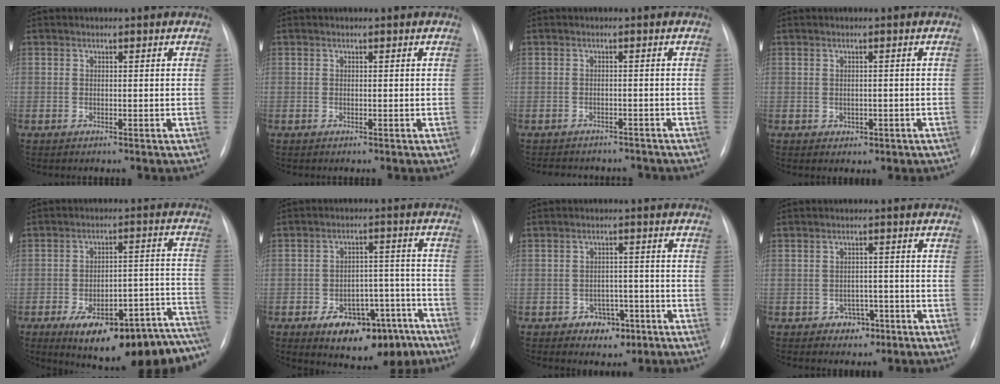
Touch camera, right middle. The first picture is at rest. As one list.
[{"total": 0.0}, {"total": 8.1, "force": [-7.3, 2.9, 1.9], "torque": [-0.030, 0.005, -0.085]}, {"total": 1.7, "force": [-0.6, 1.4, 0.8], "torque": [-0.011, 0.004, 0.002]}, {"total": 23.5, "force": [-16.8, 7.4, 14.7], "torque": [-0.120, 0.041, -0.221]}, {"total": 14.5, "force": [-9.3, 7.3, 8.5], "torque": [-0.089, 0.035, -0.124]}, {"total": 4.7, "force": [-2.6, 3.3, 2.1], "torque": [-0.024, 0.013, -0.031]}, {"total": 3.5, "force": [-1.9, 2.7, 1.1], "torque": [-0.007, 0.013, -0.021]}]